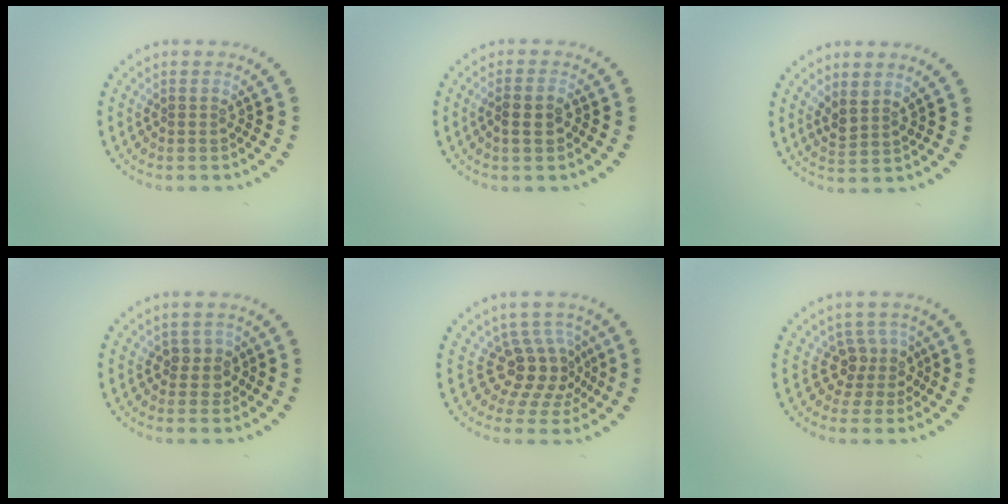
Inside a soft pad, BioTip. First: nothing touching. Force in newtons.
{"total": 2.3, "press": 2.1, "slide": 0.8}
{"total": 1.7, "press": 1.5, "slide": 0.9}
{"total": 2.0, "press": 1.7, "slide": 1.0}
{"total": 4.1, "press": 3.0, "slide": 2.9}
{"total": 2.7, "press": 2.1, "slide": 1.8}